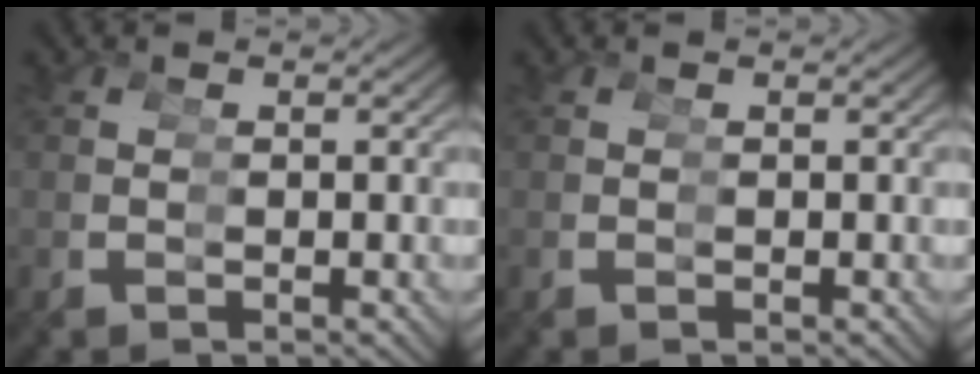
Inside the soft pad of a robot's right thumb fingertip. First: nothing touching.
{"total": 0.0}